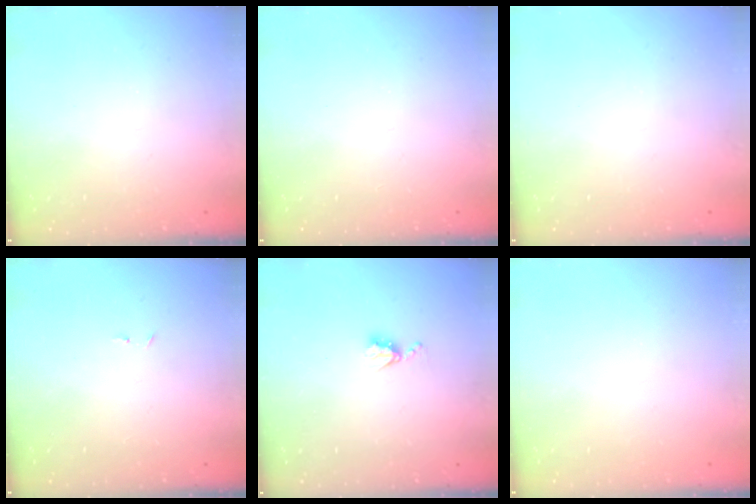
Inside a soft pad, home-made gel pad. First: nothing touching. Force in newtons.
{"total": 0.0}
{"total": 0.0}
{"total": 2.9, "press": 2.9, "slide": 0.4}
{"total": 4.2, "press": 4.2, "slide": 0.4}
{"total": 0.0}